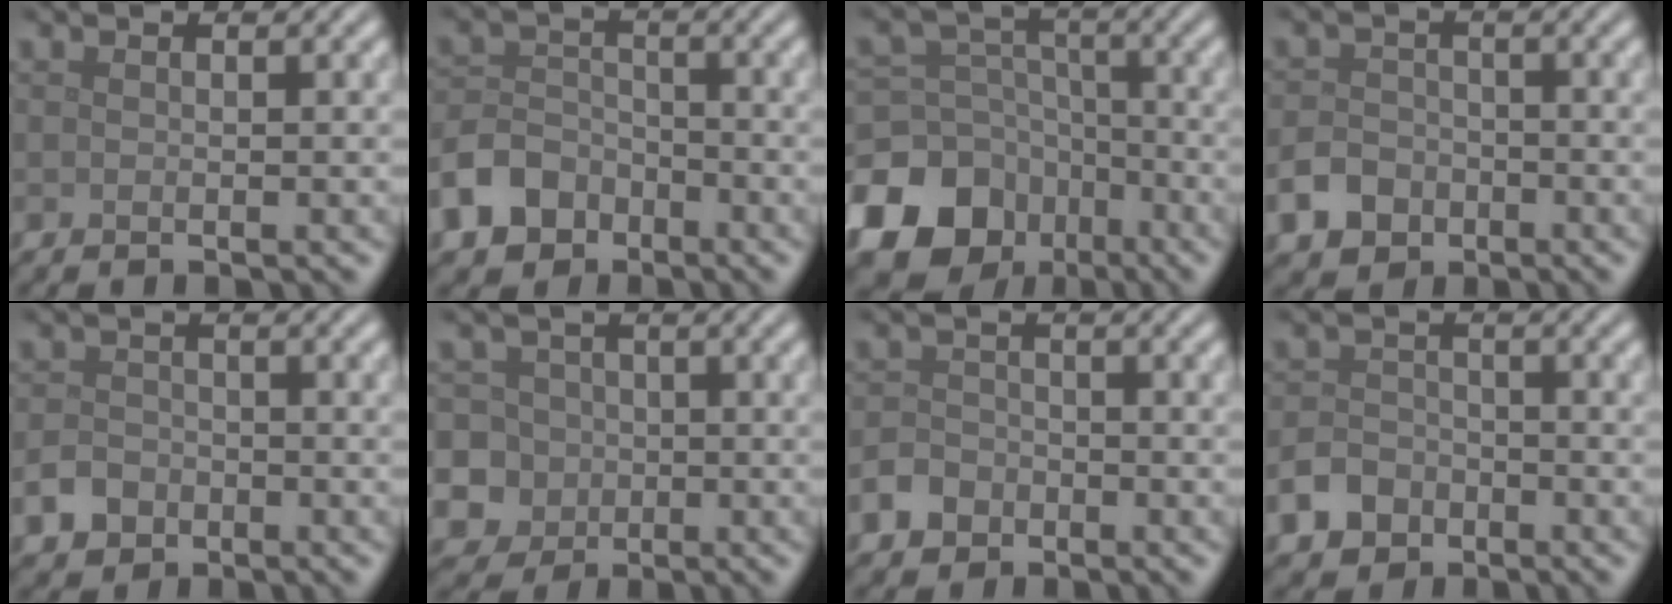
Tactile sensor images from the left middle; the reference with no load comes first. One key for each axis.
{"total": 5.4, "fx": -3.4, "fy": 3.8, "fz": 1.8, "tx": -0.031, "ty": -0.002, "tz": -0.075}
{"total": 14.7, "fx": -8.1, "fy": 11.4, "fz": 4.7, "tx": -0.125, "ty": -0.049, "tz": -0.146}
{"total": 4.0, "fx": -2.2, "fy": 3.0, "fz": 1.4, "tx": -0.022, "ty": -0.005, "tz": -0.044}
{"total": 2.8, "fx": -1.4, "fy": 2.1, "fz": 1.0, "tx": -0.017, "ty": -0.002, "tz": -0.029}
{"total": 9.6, "fx": -1.9, "fy": 9.0, "fz": 2.6, "tx": -0.064, "ty": 0.014, "tz": -0.069}
{"total": 3.2, "fx": -2.0, "fy": 2.3, "fz": 0.9, "tx": -0.012, "ty": -0.004, "tz": -0.039}
{"total": 4.1, "fx": -2.6, "fy": 2.9, "fz": 1.2, "tx": -0.017, "ty": -0.005, "tz": -0.049}